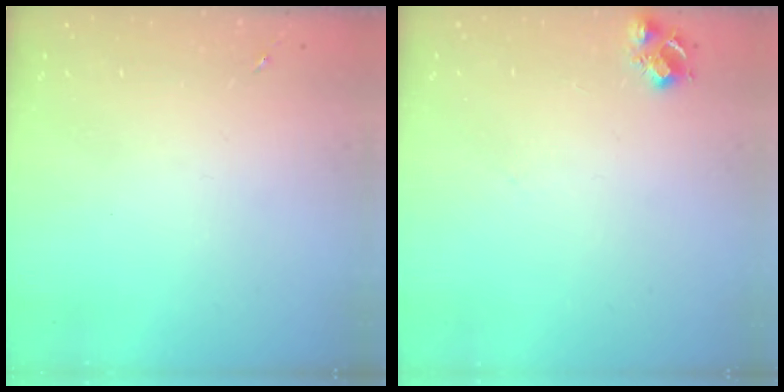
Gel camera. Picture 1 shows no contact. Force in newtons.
{"total": 7.3, "press": 7.2, "slide": 0.8}